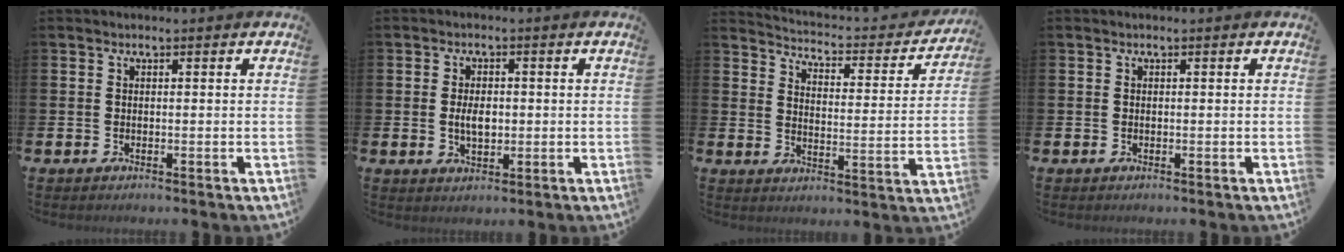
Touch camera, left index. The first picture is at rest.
{"total": 3.4, "force": [0.1, 2.0, 2.7], "torque": [-0.030, -0.003, -0.004]}
{"total": 3.4, "force": [3.2, 0.9, 0.8], "torque": [-0.028, -0.038, 0.043]}
{"total": 0.0}